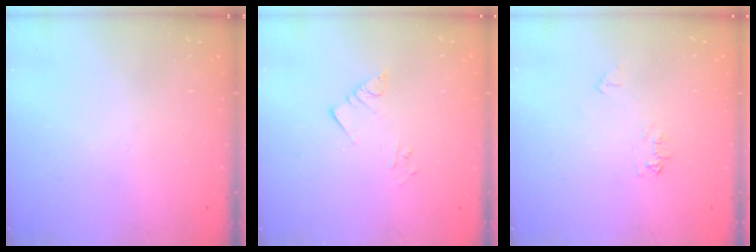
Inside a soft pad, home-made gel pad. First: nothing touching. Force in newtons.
{"total": 3.9, "press": 3.9, "slide": 0.2}
{"total": 5.0, "press": 5.0, "slide": 0.6}